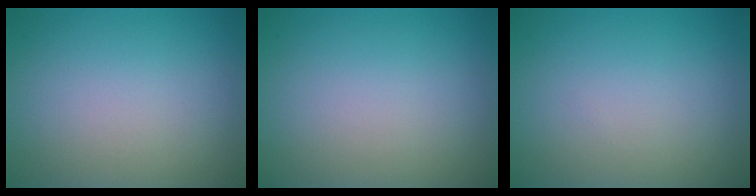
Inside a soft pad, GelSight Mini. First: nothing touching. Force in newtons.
{"total": 0.0}
{"total": 0.0}